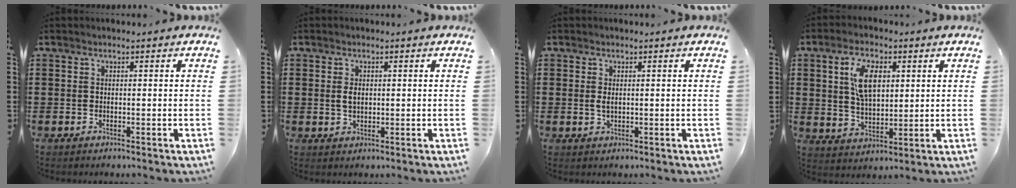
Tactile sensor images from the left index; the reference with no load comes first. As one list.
[{"total": 1.8, "force": [0.3, 1.0, 1.4], "torque": [-0.033, 0.006, 0.003]}, {"total": 1.2, "force": [0.1, 0.6, 1.1], "torque": [-0.024, 0.003, 0.001]}, {"total": 7.9, "force": [2.7, 3.9, 6.3], "torque": [-0.125, 0.003, 0.042]}]